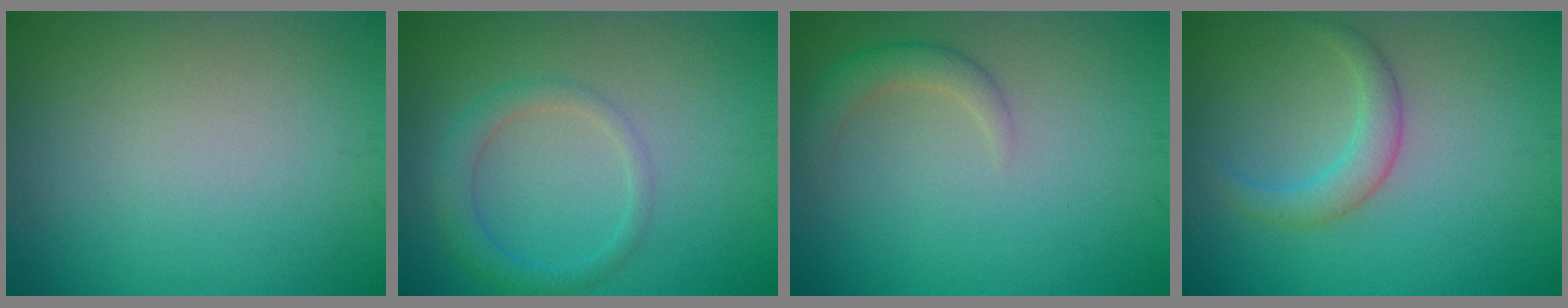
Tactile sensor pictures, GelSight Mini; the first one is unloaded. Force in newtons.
{"total": 2.3, "press": 2.3, "slide": 0.1}
{"total": 2.1, "press": 2.1, "slide": 0.2}
{"total": 2.4, "press": 2.4, "slide": 0.1}